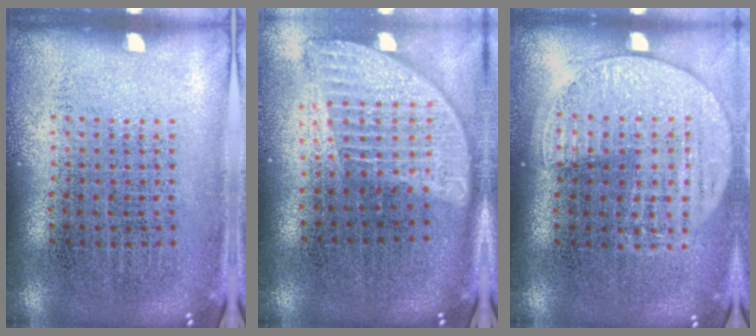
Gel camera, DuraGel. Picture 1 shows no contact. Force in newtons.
{"total": 2.0, "press": 1.6, "slide": 1.2}
{"total": 1.4, "press": 1.3, "slide": 0.5}